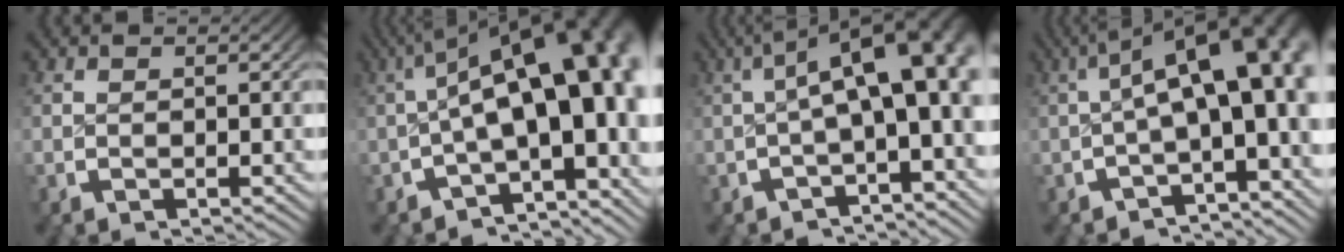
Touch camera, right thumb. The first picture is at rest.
{"total": 16.0, "force": [-0.4, 8.6, 13.4], "torque": [-0.171, -0.015, -0.002]}
{"total": 9.5, "force": [0.8, 4.4, 8.4], "torque": [-0.106, 0.011, 0.010]}
{"total": 10.7, "force": [0.1, 5.3, 9.3], "torque": [-0.117, 0.000, 0.001]}